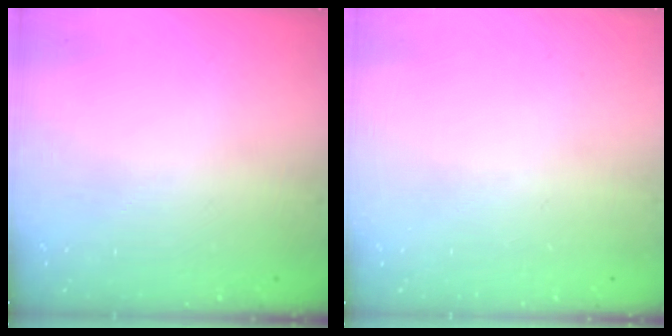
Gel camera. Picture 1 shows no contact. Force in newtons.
{"total": 0.0}